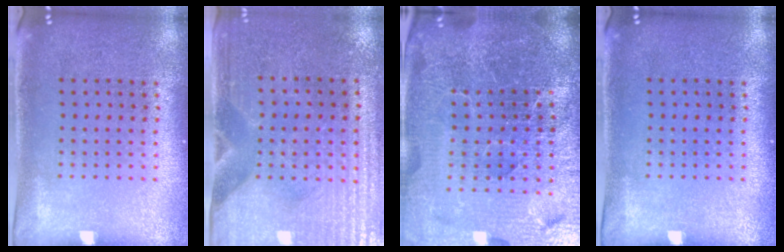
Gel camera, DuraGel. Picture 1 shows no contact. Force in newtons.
{"total": 3.6, "press": 3.2, "slide": 1.5}
{"total": 6.5, "press": 5.8, "slide": 3.0}
{"total": 0.0}